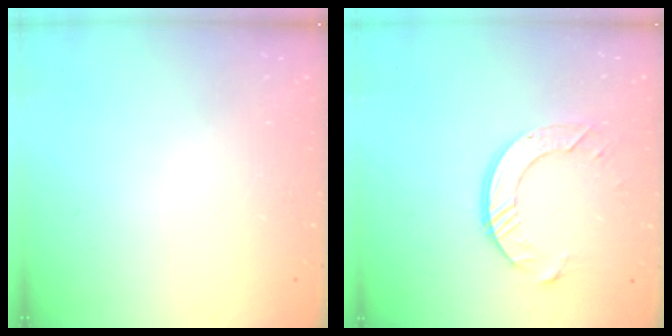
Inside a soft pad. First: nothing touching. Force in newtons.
{"total": 9.1, "press": 9.0, "slide": 0.7}